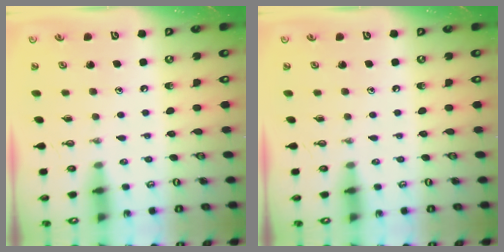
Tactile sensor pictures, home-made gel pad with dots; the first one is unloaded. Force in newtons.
{"total": 0.0}